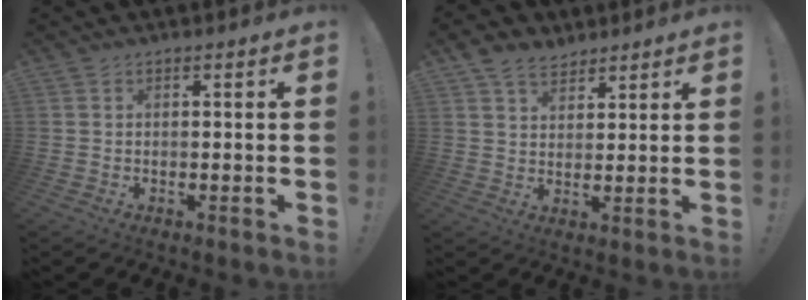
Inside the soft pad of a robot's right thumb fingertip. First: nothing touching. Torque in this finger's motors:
{"motor_torque": [0.10, 0.26, 1.02, 0.93, 0.03]}